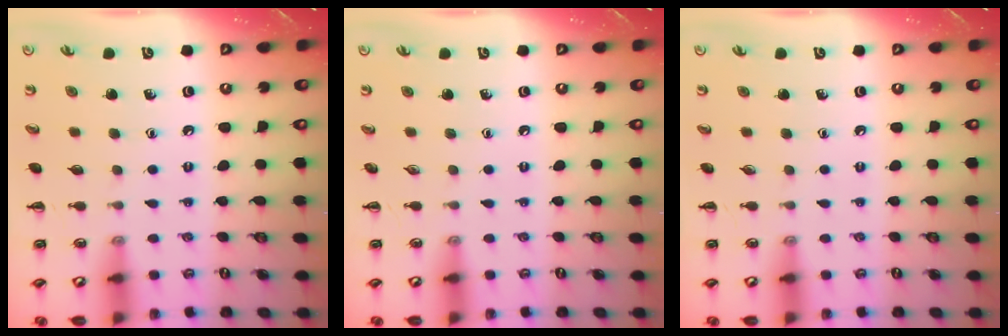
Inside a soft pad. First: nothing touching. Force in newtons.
{"total": 0.0}
{"total": 0.0}